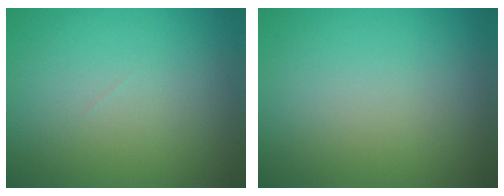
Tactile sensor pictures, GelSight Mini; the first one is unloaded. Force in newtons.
{"total": 0.0}